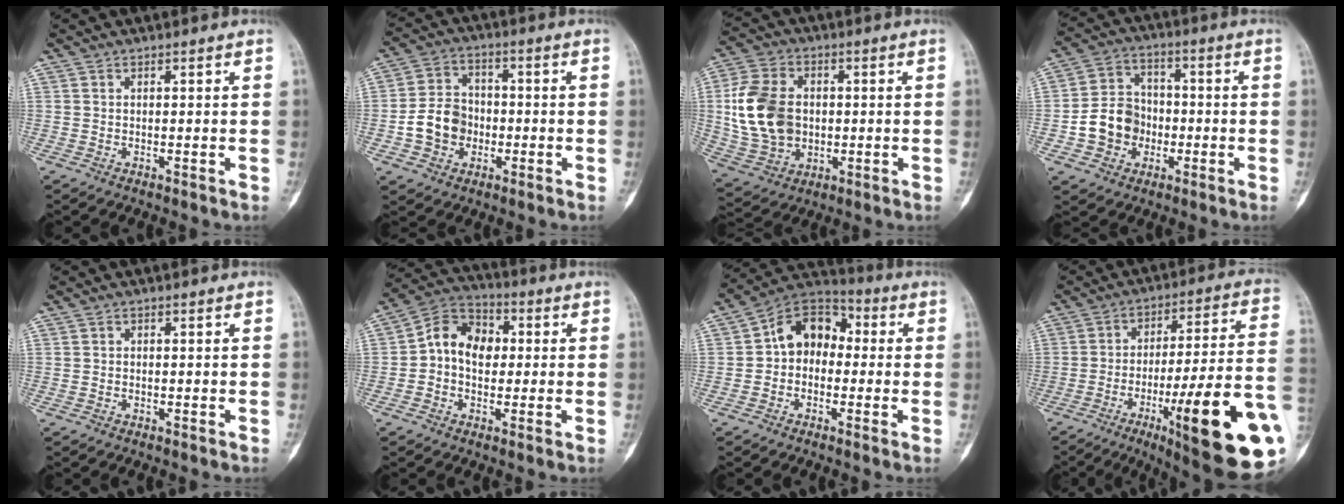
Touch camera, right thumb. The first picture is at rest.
{"total": 9.2, "force": [-2.2, 7.6, 4.7], "torque": [-0.058, 0.026, -0.044]}
{"total": 15.5, "force": [0.6, 11.5, 10.4], "torque": [-0.191, 0.006, 0.019]}
{"total": 10.3, "force": [-2.5, 8.9, 4.7], "torque": [-0.051, 0.030, -0.048]}
{"total": 0.0}
{"total": 10.4, "force": [0.3, 7.9, 6.8], "torque": [-0.085, 0.032, -0.009]}
{"total": 10.8, "force": [0.1, 8.4, 6.8], "torque": [-0.067, 0.040, -0.019]}
{"total": 25.6, "force": [-8.6, 4.4, 23.7], "torque": [-0.285, 0.016, -0.118]}